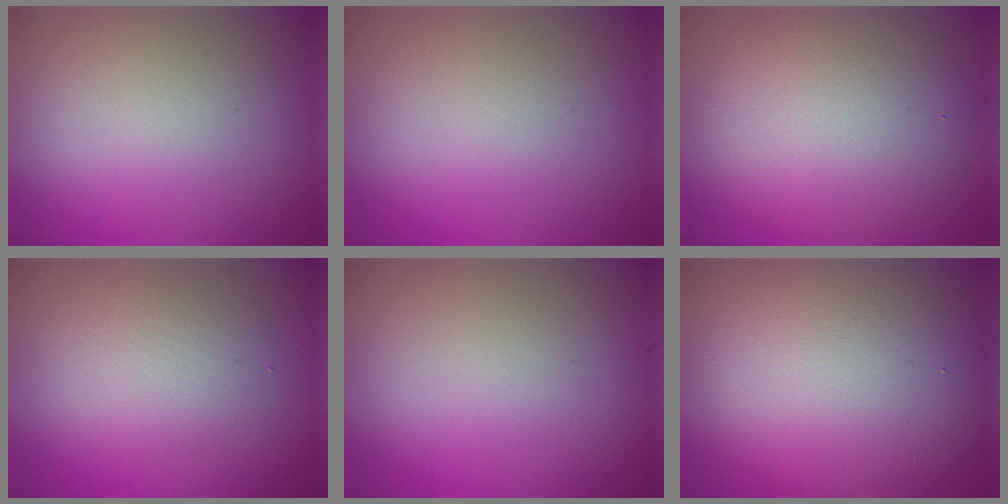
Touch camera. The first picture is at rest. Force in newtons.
{"total": 0.0}
{"total": 8.7, "press": 8.7, "slide": 0.4}
{"total": 2.9, "press": 2.9, "slide": 0.3}
{"total": 0.0}
{"total": 13.1, "press": 13.1, "slide": 1.0}